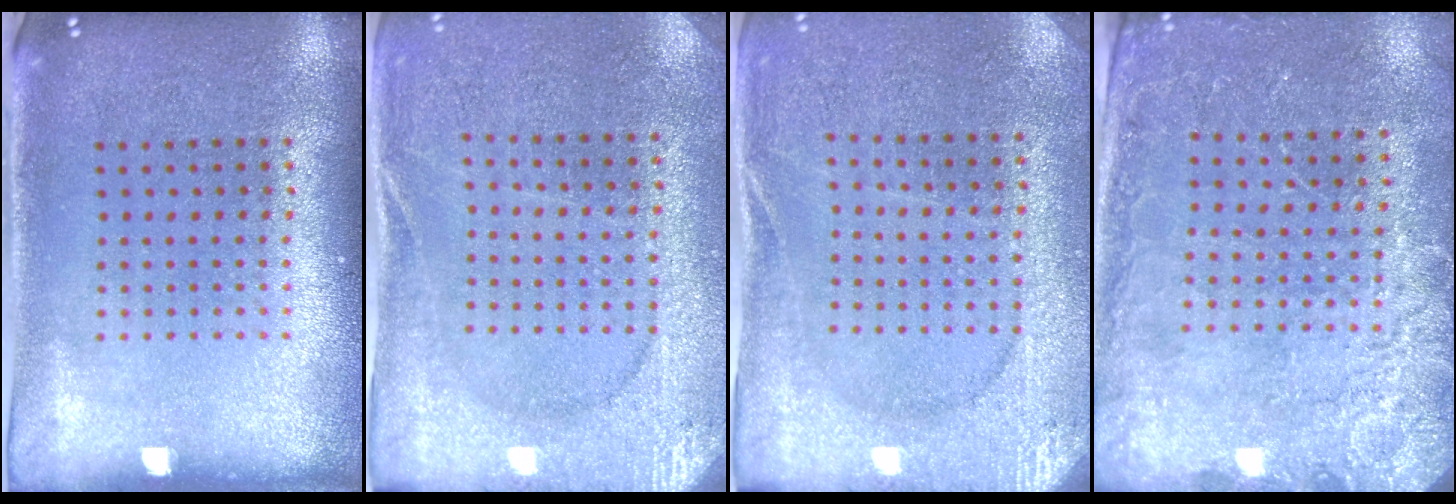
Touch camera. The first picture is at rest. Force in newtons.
{"total": 2.7, "press": 2.7, "slide": 0.2}
{"total": 2.7, "press": 2.7, "slide": 0.2}
{"total": 2.6, "press": 2.5, "slide": 0.5}